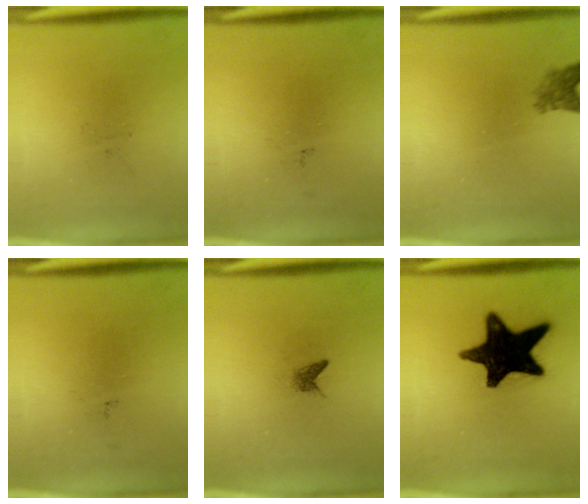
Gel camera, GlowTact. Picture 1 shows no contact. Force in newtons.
{"total": 0.0}
{"total": 2.5}
{"total": 0.0}
{"total": 1.0}
{"total": 17.7}